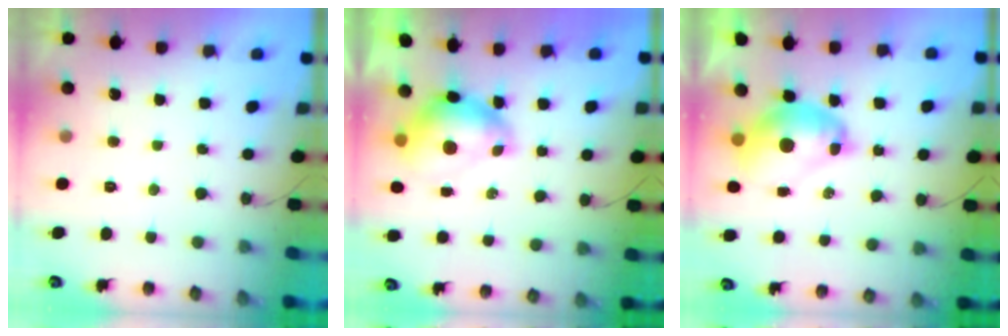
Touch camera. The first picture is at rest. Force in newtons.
{"total": 7.6, "press": 7.5, "slide": 0.9}
{"total": 10.5, "press": 10.4, "slide": 1.1}